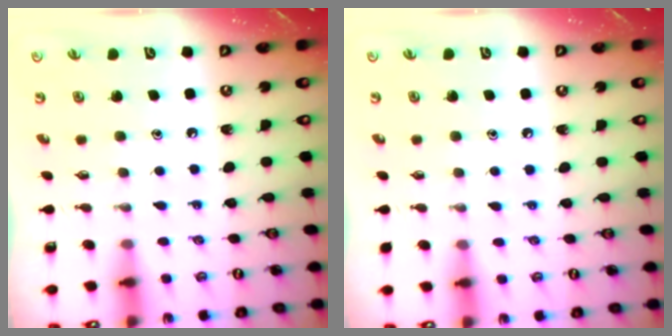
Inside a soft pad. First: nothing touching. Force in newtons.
{"total": 2.9, "press": 2.9, "slide": 0.5}